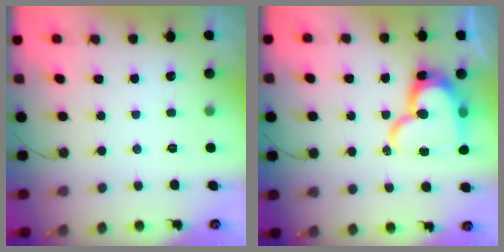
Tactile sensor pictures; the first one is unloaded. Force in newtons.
{"total": 18.2, "press": 18.1, "slide": 1.5}